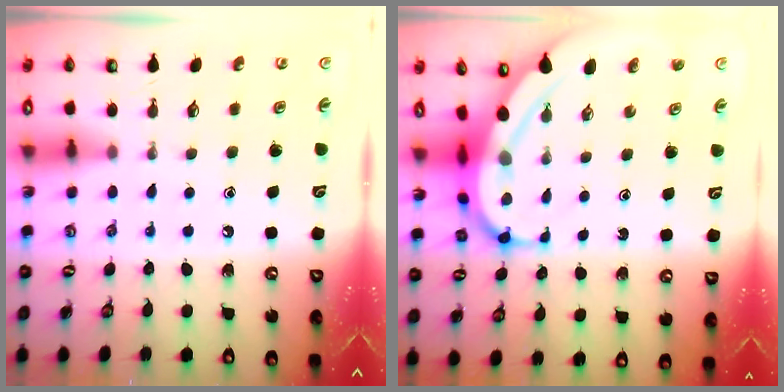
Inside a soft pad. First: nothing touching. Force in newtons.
{"total": 8.4, "press": 8.3, "slide": 0.7}